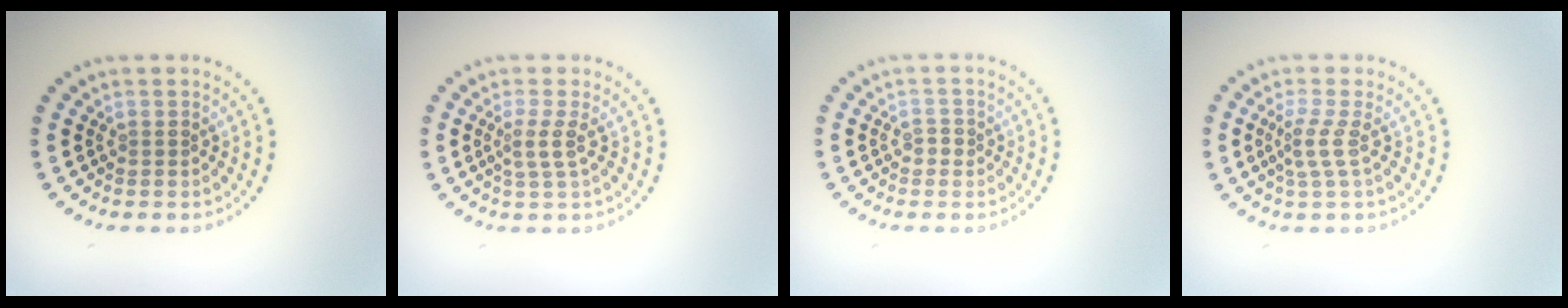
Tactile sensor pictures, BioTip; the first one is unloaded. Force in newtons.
{"total": 1.8, "press": 1.4, "slide": 1.1}
{"total": 1.0, "press": 1.0, "slide": 0.2}
{"total": 2.0, "press": 1.3, "slide": 1.6}